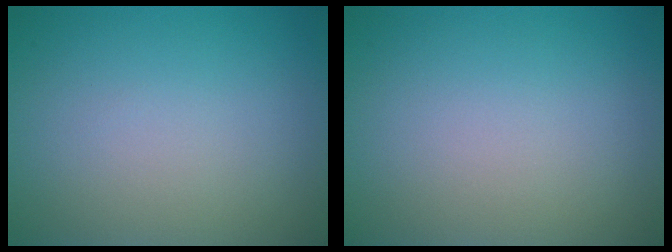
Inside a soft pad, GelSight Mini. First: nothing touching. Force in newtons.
{"total": 0.0}